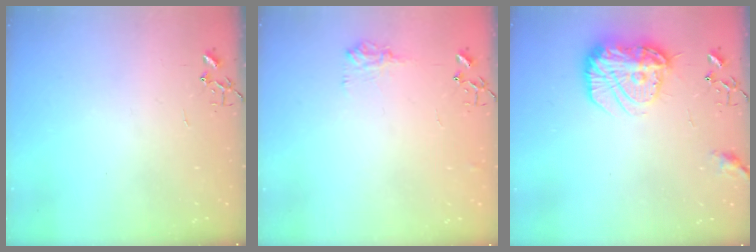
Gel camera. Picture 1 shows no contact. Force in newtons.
{"total": 9.0, "press": 9.0, "slide": 0.5}
{"total": 17.1, "press": 17.0, "slide": 1.4}